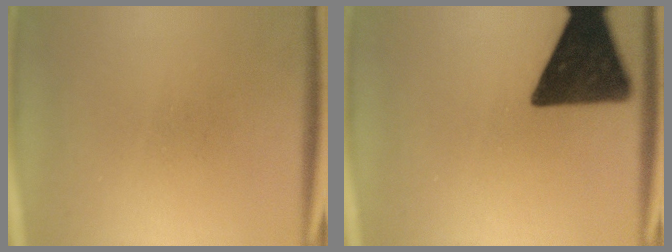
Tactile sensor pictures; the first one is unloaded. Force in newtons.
{"total": 15.9}